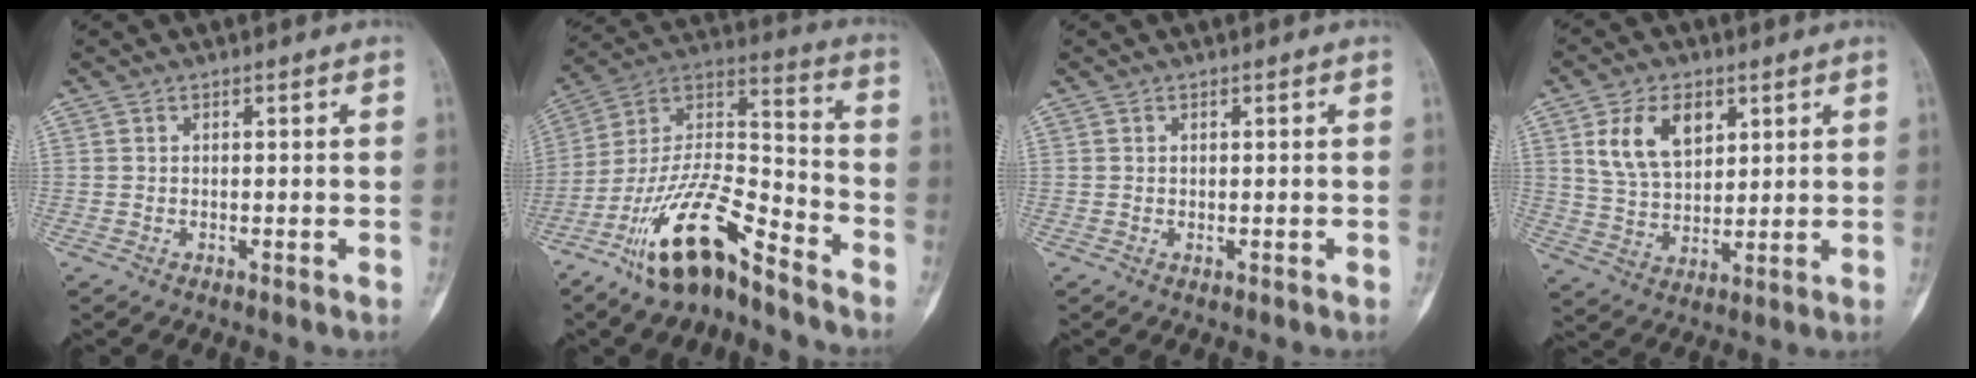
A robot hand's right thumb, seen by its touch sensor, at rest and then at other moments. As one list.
[{"total": 18.3, "force": [-12.3, 5.7, 12.3], "torque": [-0.224, 0.088, -0.228]}, {"total": 0.0}, {"total": 10.8, "force": [4.4, 6.7, 7.3], "torque": [-0.114, -0.014, 0.089]}]